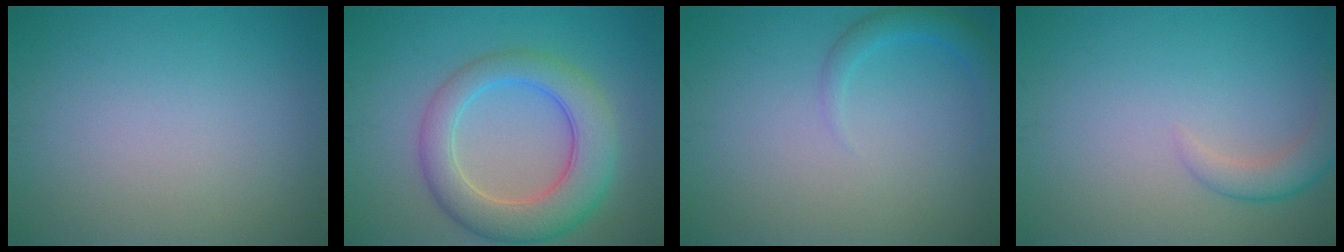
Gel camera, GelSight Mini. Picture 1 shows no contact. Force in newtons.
{"total": 7.0, "press": 7.0, "slide": 0.3}
{"total": 1.8, "press": 1.8, "slide": 0.2}
{"total": 2.6, "press": 2.6, "slide": 0.2}